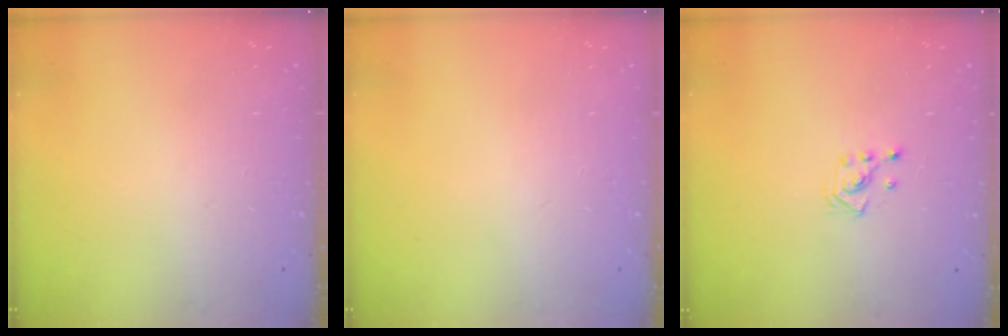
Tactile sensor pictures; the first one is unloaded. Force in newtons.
{"total": 0.0}
{"total": 2.6, "press": 2.6, "slide": 0.3}